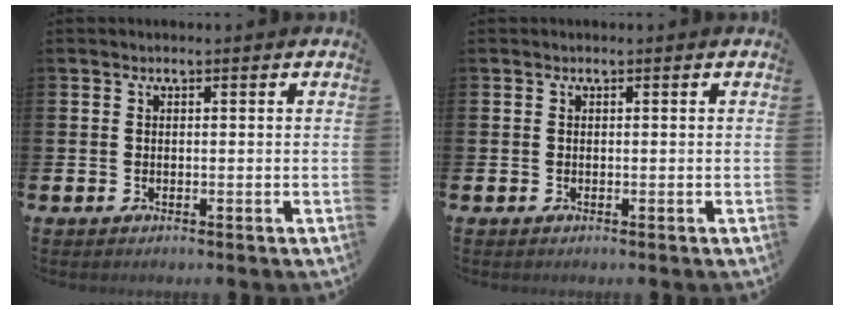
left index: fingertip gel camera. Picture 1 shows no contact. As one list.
[{"total": 0.0}]